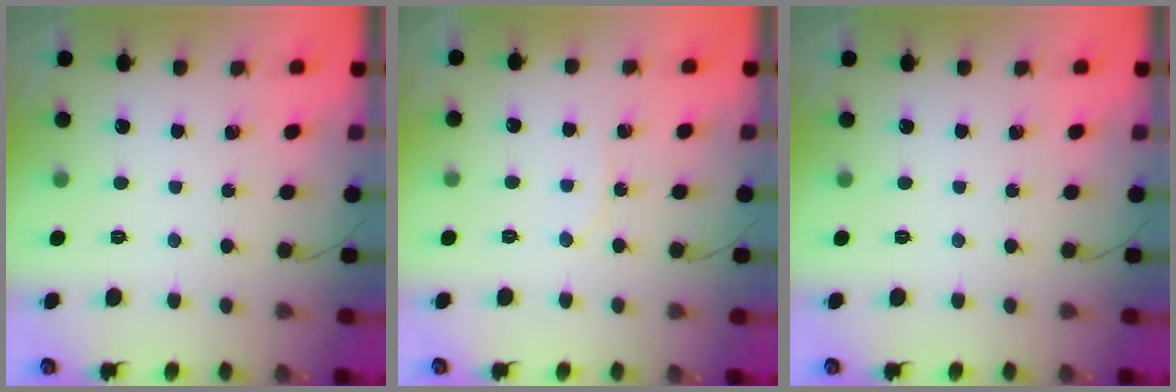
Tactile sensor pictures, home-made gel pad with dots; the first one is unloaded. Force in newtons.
{"total": 4.7, "press": 4.6, "slide": 0.6}
{"total": 0.0}